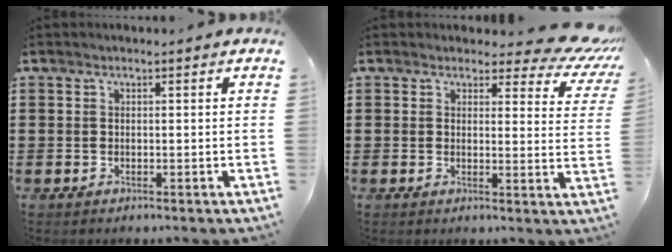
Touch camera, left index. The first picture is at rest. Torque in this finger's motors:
{"motor_torque": [0.29, -0.38, 0.09, -0.03]}